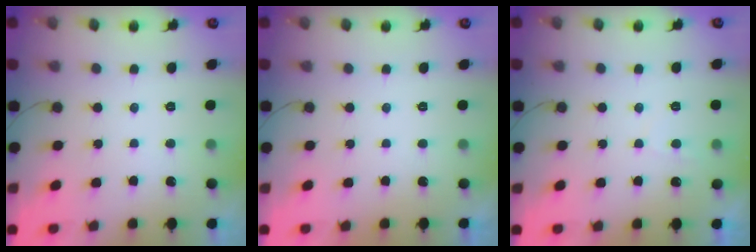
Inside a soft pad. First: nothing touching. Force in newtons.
{"total": 2.3, "press": 2.3, "slide": 0.4}
{"total": 2.4, "press": 2.3, "slide": 0.6}